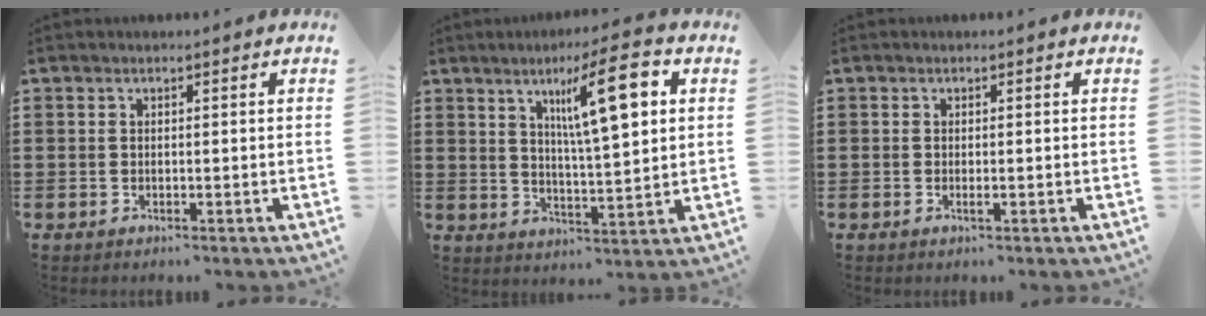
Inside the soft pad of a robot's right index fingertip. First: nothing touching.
{"total": 11.4, "force": [4.4, 2.2, 10.2], "torque": [-0.172, 0.000, 0.067]}
{"total": 0.8, "force": [-0.2, 0.1, 0.8], "torque": [-0.014, -0.004, -0.002]}